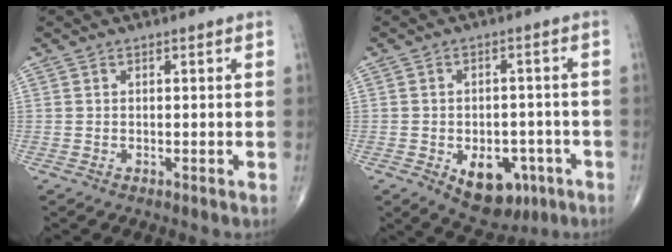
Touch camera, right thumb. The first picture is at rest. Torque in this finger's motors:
{"motor_torque": [2.43, 2.15, 0.92, -0.49, 0.07]}